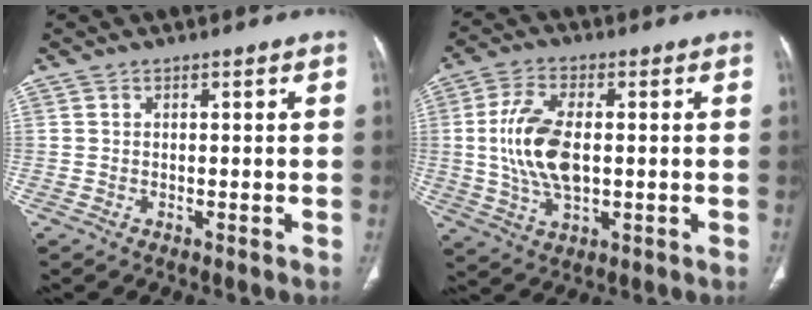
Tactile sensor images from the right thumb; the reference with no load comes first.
{"total": 12.5, "force": [0.3, 6.5, 10.7], "torque": [-0.220, 0.003, 0.009]}